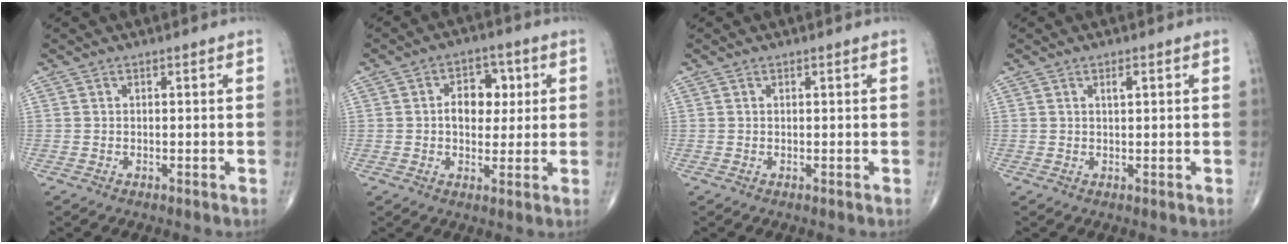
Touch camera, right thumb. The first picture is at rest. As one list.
[{"total": 7.7, "force": [1.2, 5.4, 5.3], "torque": [-0.039, 0.007, 0.015]}, {"total": 0.0}, {"total": 1.3, "force": [0.6, 0.4, 1.1], "torque": [-0.018, -0.001, 0.008]}]